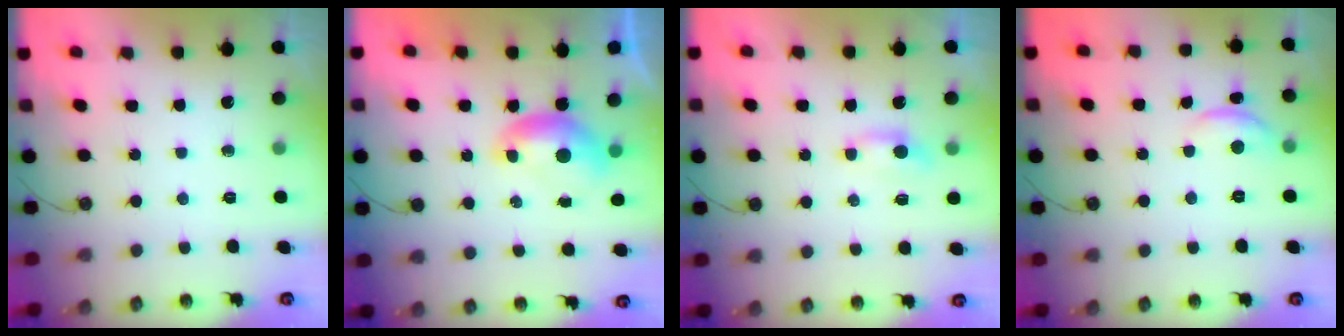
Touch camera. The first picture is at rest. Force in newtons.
{"total": 0.0}
{"total": 1.3, "press": 1.2, "slide": 0.4}
{"total": 1.7, "press": 1.6, "slide": 0.5}